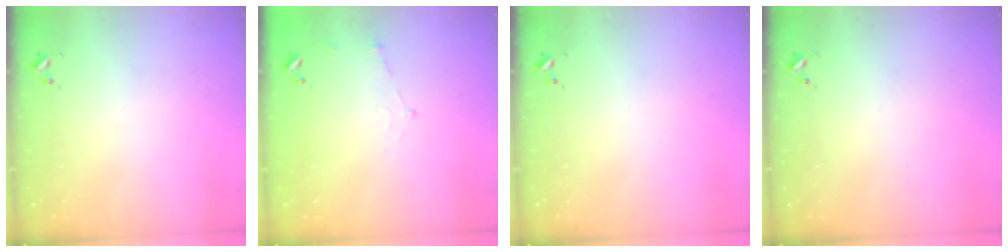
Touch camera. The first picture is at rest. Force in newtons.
{"total": 4.5, "press": 4.2, "slide": 1.4}
{"total": 0.0}
{"total": 0.0}